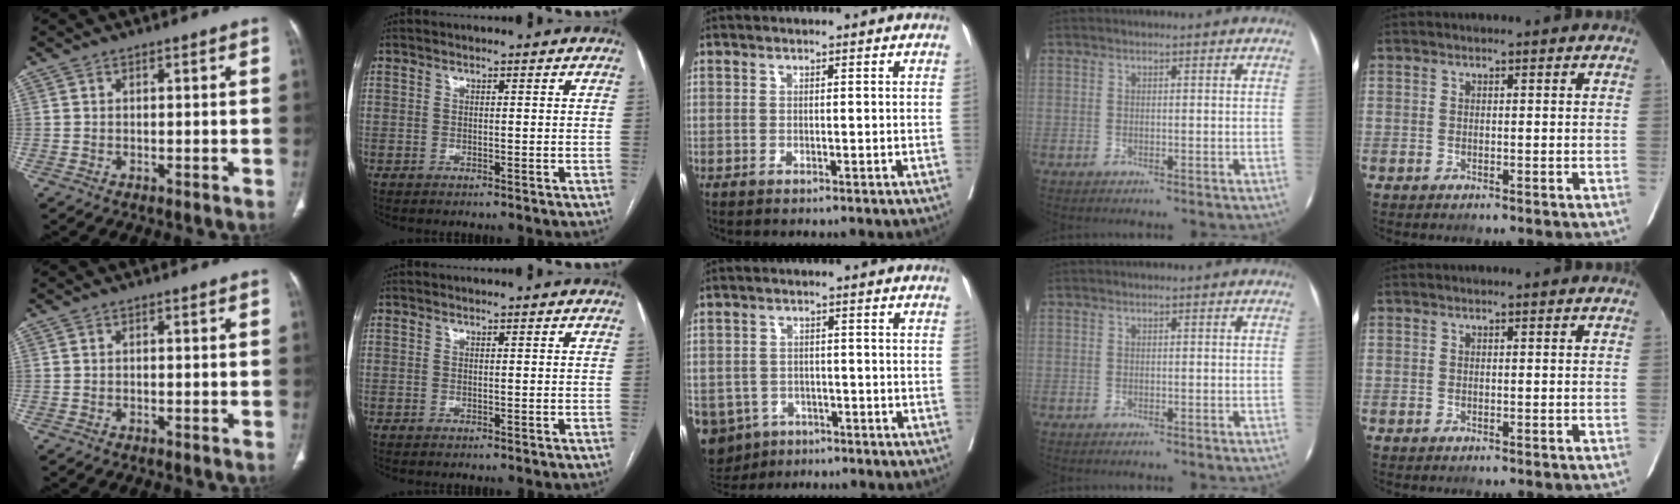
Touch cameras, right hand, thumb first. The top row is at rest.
{"middle": {"total": 9.8, "force": [-5.7, 7.7, 2.3], "torque": [-0.065, -0.002, -0.078]}}